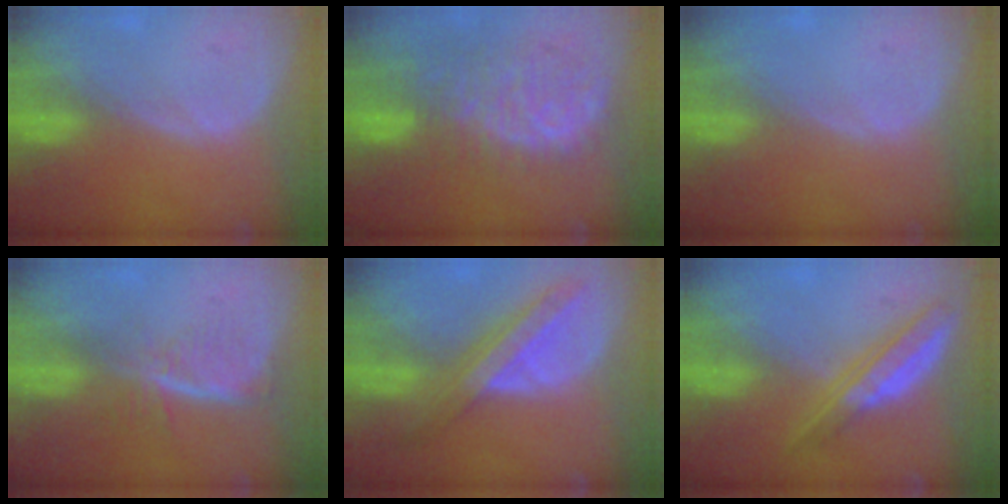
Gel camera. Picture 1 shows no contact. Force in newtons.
{"total": 11.4, "press": 9.8, "slide": 5.9}
{"total": 0.0}
{"total": 5.9, "press": 5.1, "slide": 3.0}
{"total": 8.0, "press": 7.1, "slide": 3.6}
{"total": 6.1, "press": 5.7, "slide": 2.2}